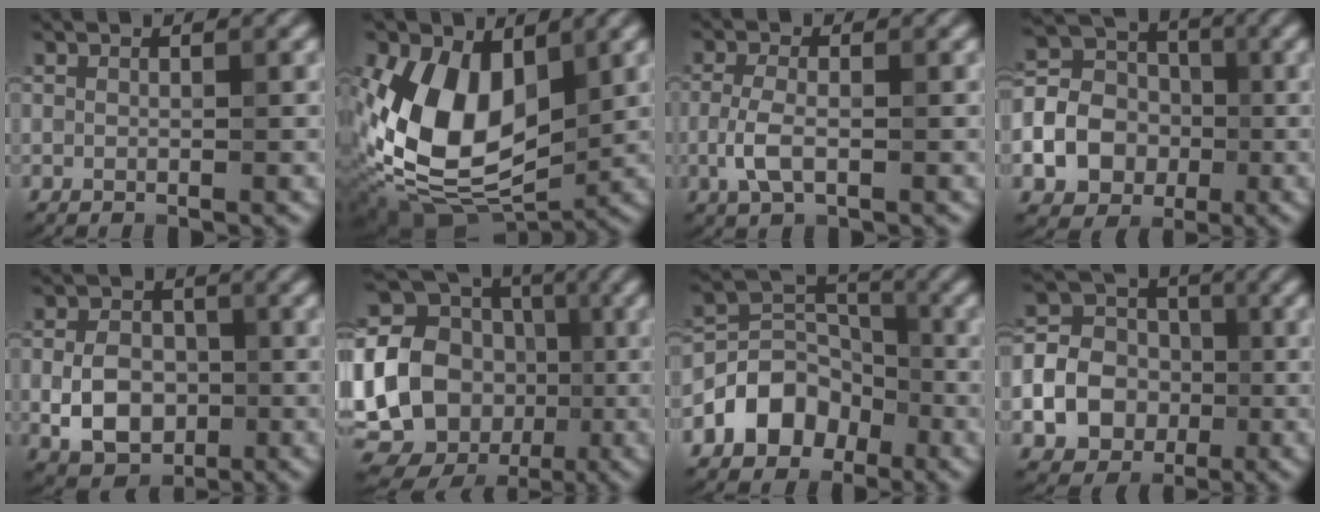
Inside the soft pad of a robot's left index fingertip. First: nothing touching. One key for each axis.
{"total": 10.4, "fx": 1.2, "fy": 6.5, "fz": 8.1, "tx": -0.169, "ty": -0.014, "tz": 0.027}
{"total": 2.9, "fx": -0.8, "fy": 1.2, "fz": 2.5, "tx": -0.061, "ty": 0.003, "tz": -0.015}
{"total": 13.0, "fx": -2.9, "fy": 11.3, "fz": 5.7, "tx": -0.145, "ty": -0.005, "tz": -0.074}
{"total": 5.4, "fx": -1.2, "fy": 3.9, "fz": 3.6, "tx": -0.068, "ty": 0.004, "tz": -0.023}
{"total": 21.3, "fx": -2.0, "fy": 19.0, "fz": 9.3, "tx": -0.200, "ty": 0.021, "tz": -0.072}
{"total": 5.7, "fx": -3.0, "fy": 4.0, "fz": 2.7, "tx": -0.032, "ty": 0.007, "tz": -0.059}
{"total": 13.0, "fx": -2.9, "fy": 11.3, "fz": 5.6, "tx": -0.141, "ty": -0.007, "tz": -0.071}